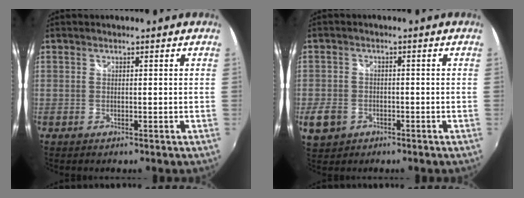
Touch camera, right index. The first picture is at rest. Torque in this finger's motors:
{"motor_torque": [-0.07, -0.12, -0.43, -0.21]}